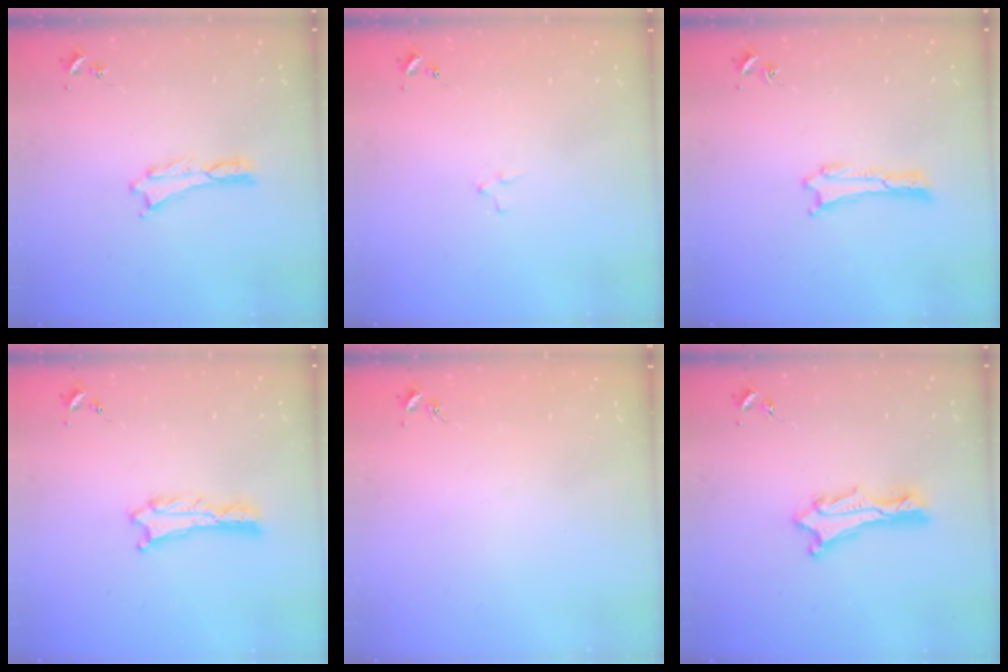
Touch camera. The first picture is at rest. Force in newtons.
{"total": 2.0, "press": 2.0, "slide": 0.2}
{"total": 0.0}
{"total": 0.7, "press": 0.7, "slide": 0.1}
{"total": 0.0}
{"total": 2.4, "press": 2.4, "slide": 0.3}